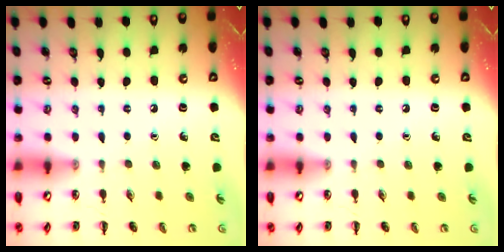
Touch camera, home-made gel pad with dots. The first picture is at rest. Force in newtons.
{"total": 0.0}